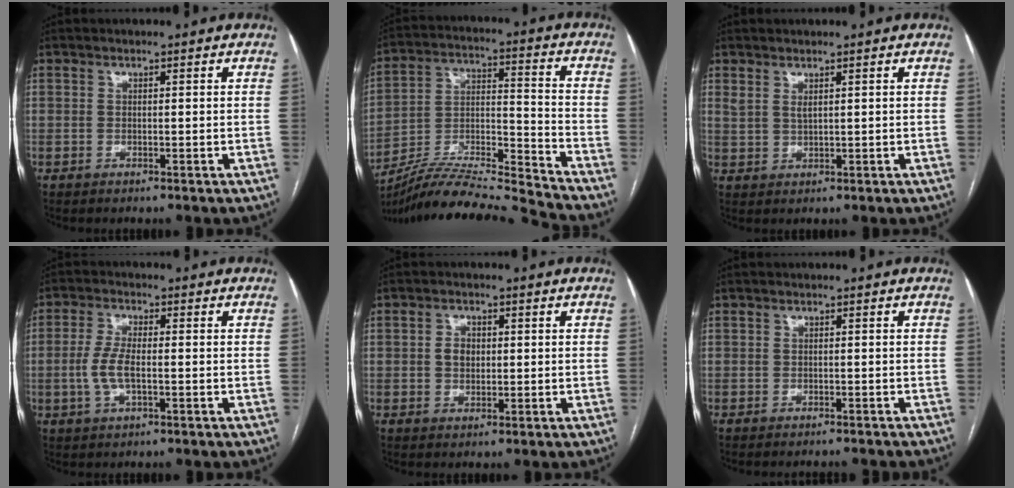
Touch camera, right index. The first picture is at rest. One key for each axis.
{"total": 18.5, "fx": -17.5, "fy": -1.5, "fz": 5.8, "tx": -0.117, "ty": 0.013, "tz": -0.306}
{"total": 2.0, "fx": 1.7, "fy": 0.5, "fz": 0.9, "tx": -0.030, "ty": 0.004, "tz": 0.039}
{"total": 4.8, "fx": -0.7, "fy": 1.5, "fz": 4.4, "tx": -0.107, "ty": 0.001, "tz": -0.015}
{"total": 2.7, "fx": 0.2, "fy": 2.1, "fz": 1.7, "tx": -0.029, "ty": 0.008, "tz": 0.006}
{"total": 3.9, "fx": -3.7, "fy": 1.1, "fz": 0.6, "tx": 0.000, "ty": -0.008, "tz": -0.043}